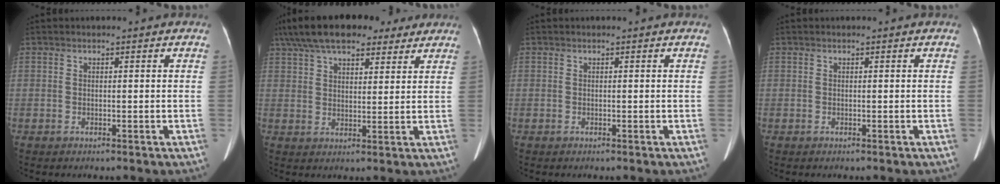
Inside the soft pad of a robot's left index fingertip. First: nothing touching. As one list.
[{"total": 17.9, "force": [13.8, 6.4, 9.6], "torque": [-0.180, 0.064, 0.213]}, {"total": 0.0}, {"total": 0.0}]